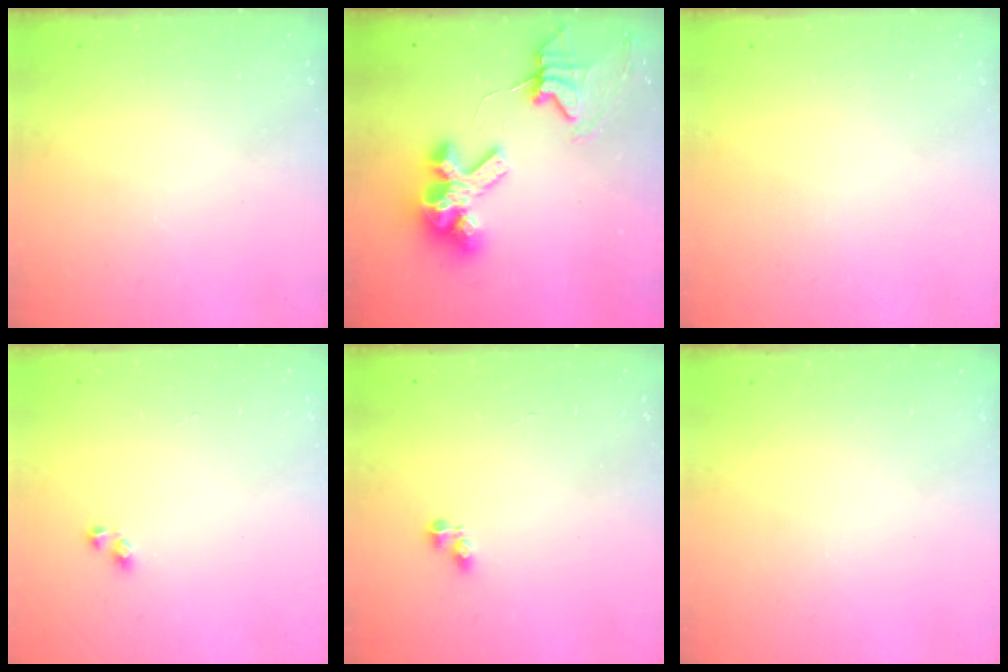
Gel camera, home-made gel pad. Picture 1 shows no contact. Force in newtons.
{"total": 11.7, "press": 11.6, "slide": 1.3}
{"total": 0.0}
{"total": 2.9, "press": 2.9, "slide": 0.2}
{"total": 2.1, "press": 2.1, "slide": 0.3}
{"total": 0.0}